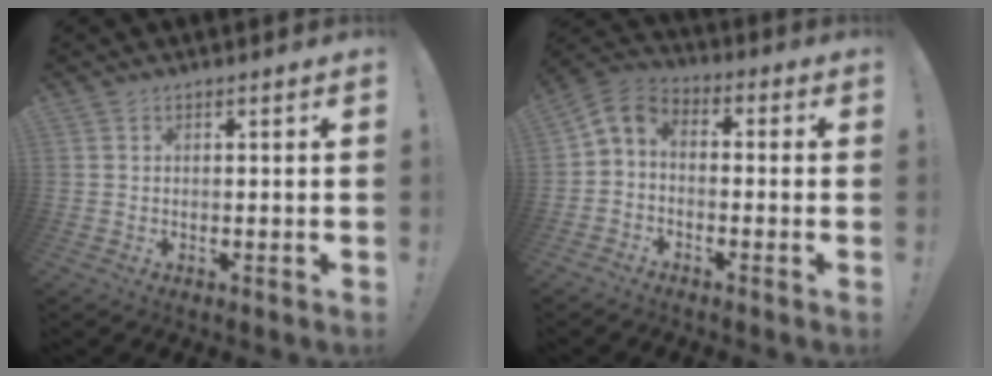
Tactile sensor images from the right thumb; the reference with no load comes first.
{"total": 5.6, "force": [-1.9, 3.9, 3.6], "torque": [-0.082, 0.014, -0.034]}